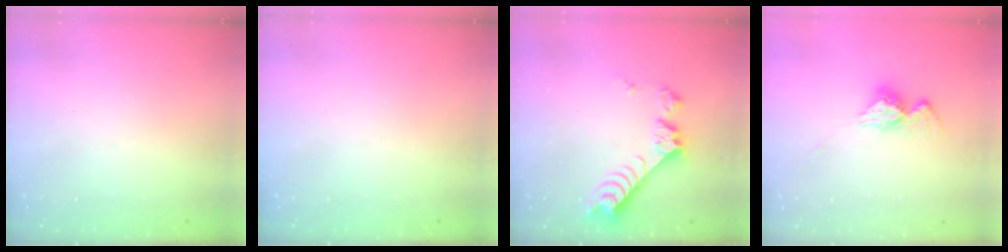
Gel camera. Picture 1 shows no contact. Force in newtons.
{"total": 0.0}
{"total": 8.8, "press": 8.8, "slide": 0.4}
{"total": 10.5, "press": 10.5, "slide": 0.5}